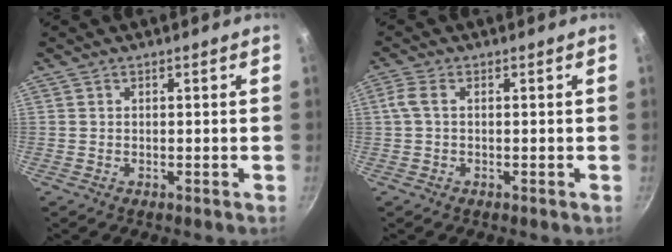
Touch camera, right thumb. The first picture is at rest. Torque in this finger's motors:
{"motor_torque": [0.46, 1.09, 0.74, -0.57, 0.04]}